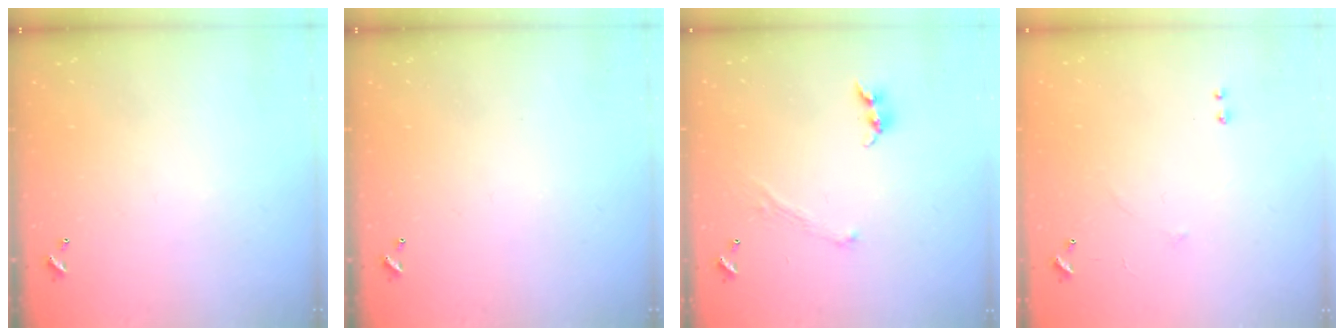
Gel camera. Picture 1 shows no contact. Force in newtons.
{"total": 0.0}
{"total": 1.3, "press": 1.2, "slide": 0.5}
{"total": 6.1, "press": 6.0, "slide": 0.8}